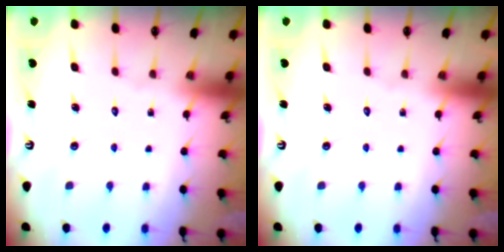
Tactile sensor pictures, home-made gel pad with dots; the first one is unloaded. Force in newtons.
{"total": 0.0}